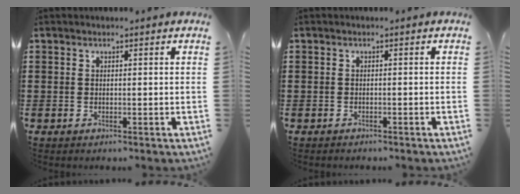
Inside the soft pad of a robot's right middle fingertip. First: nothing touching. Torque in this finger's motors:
{"motor_torque": [-0.32, -0.02, 0.01, -0.01]}